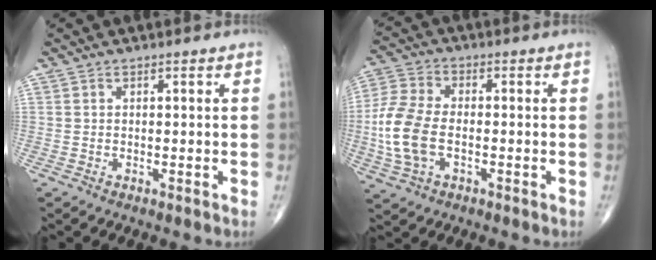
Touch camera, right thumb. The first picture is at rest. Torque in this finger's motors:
{"motor_torque": [-0.50, 0.53, 1.02, -0.01, 0.33]}